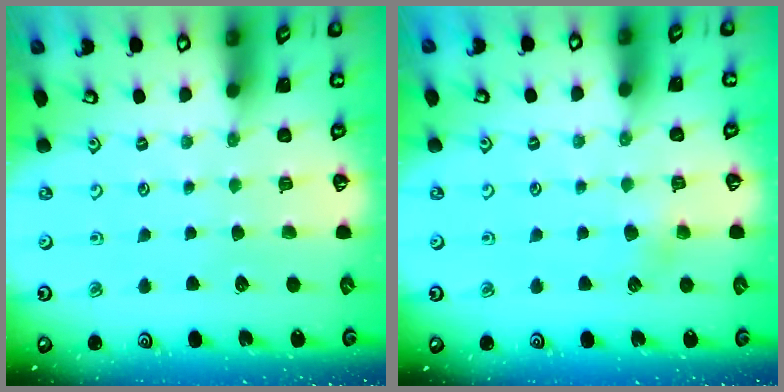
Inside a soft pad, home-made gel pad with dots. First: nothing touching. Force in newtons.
{"total": 5.3, "press": 5.2, "slide": 0.6}